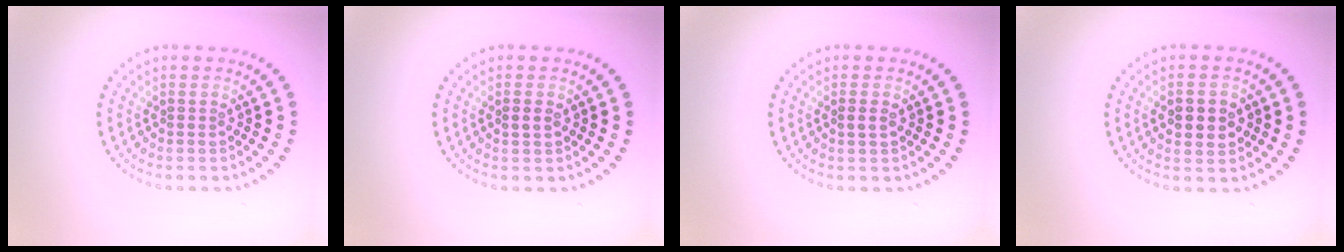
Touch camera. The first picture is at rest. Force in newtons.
{"total": 1.0, "press": 1.0, "slide": 0.1}
{"total": 1.0, "press": 1.0, "slide": 0.2}
{"total": 3.1, "press": 3.1, "slide": 0.2}